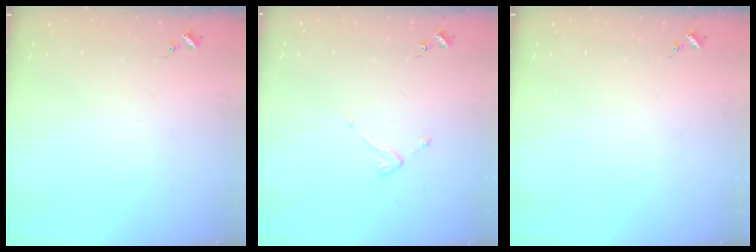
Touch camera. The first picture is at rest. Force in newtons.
{"total": 3.6, "press": 3.6, "slide": 0.4}
{"total": 0.0}